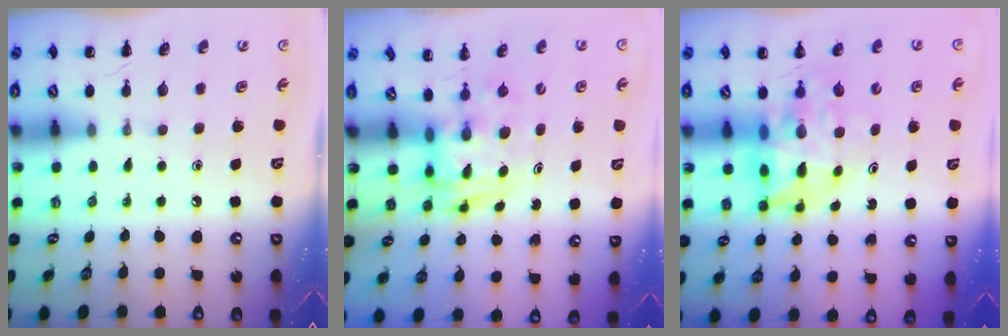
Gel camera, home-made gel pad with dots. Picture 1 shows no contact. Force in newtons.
{"total": 2.8, "press": 2.8, "slide": 0.5}
{"total": 10.7, "press": 10.2, "slide": 3.3}